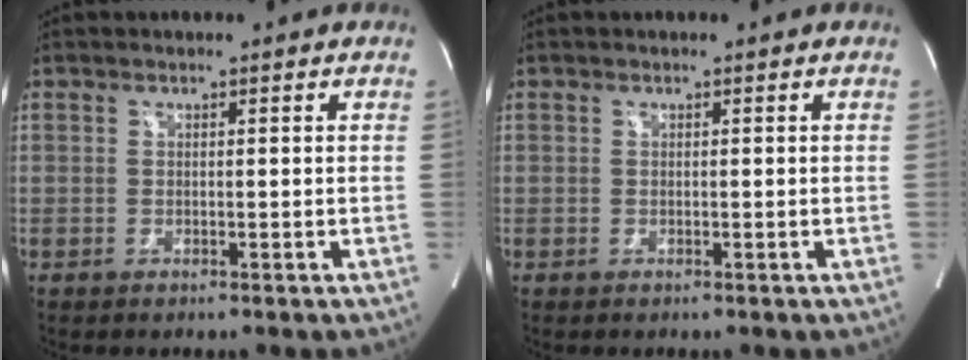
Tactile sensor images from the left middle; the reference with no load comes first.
{"total": 0.0}